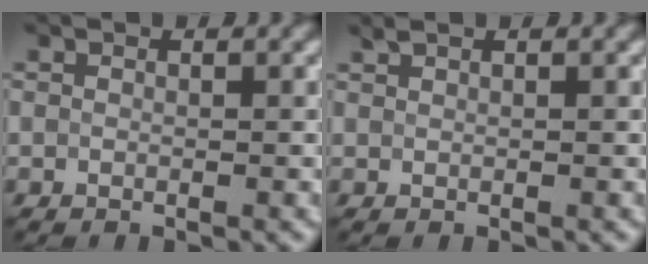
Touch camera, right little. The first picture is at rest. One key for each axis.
{"total": 0.6, "fx": 0.6, "fy": 0.1, "fz": 0.1, "tx": -0.002, "ty": -0.001, "tz": 0.015}